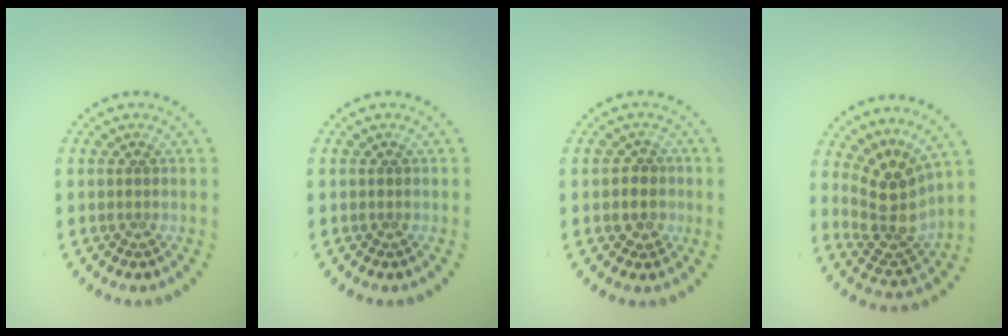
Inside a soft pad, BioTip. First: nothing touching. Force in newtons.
{"total": 0.0}
{"total": 2.4, "press": 2.2, "slide": 0.8}
{"total": 4.2, "press": 3.2, "slide": 2.8}